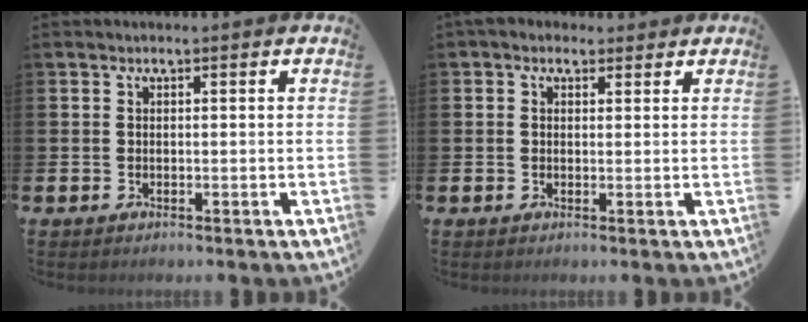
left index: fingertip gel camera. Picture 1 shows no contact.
{"total": 2.0, "force": [1.5, 1.3, 0.3], "torque": [0.002, 0.002, 0.024]}